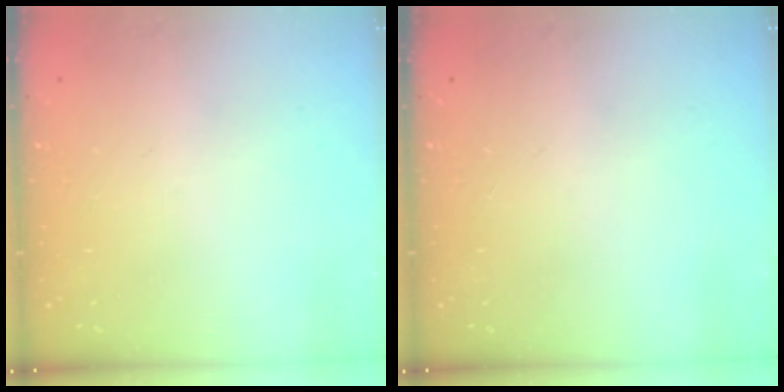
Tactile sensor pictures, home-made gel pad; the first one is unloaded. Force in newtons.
{"total": 0.0}